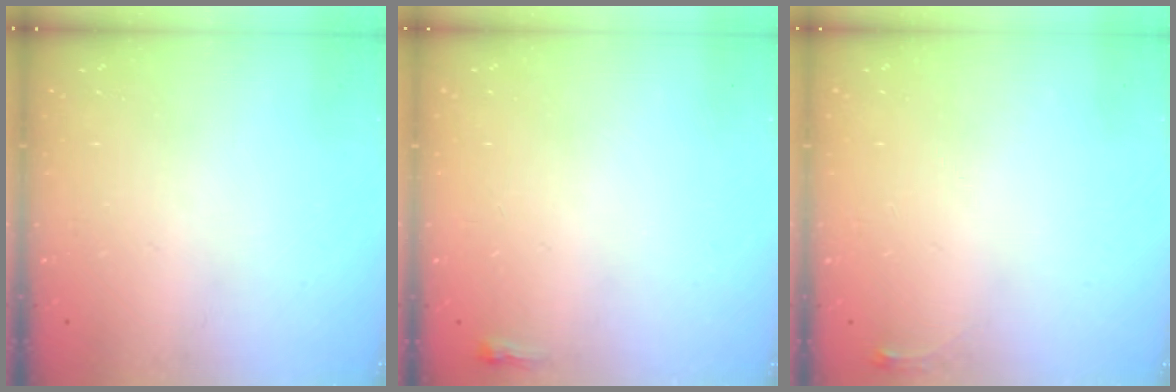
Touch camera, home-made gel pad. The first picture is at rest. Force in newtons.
{"total": 2.2, "press": 2.2, "slide": 0.6}
{"total": 3.6, "press": 3.6, "slide": 0.5}